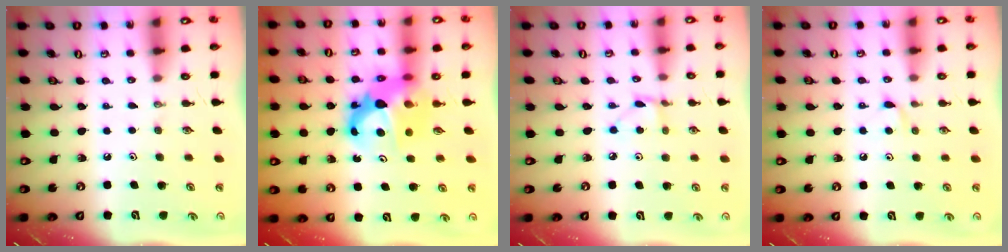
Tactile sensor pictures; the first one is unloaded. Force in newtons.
{"total": 8.0, "press": 8.0, "slide": 0.5}
{"total": 3.0, "press": 3.0, "slide": 0.4}
{"total": 5.4, "press": 5.3, "slide": 0.6}